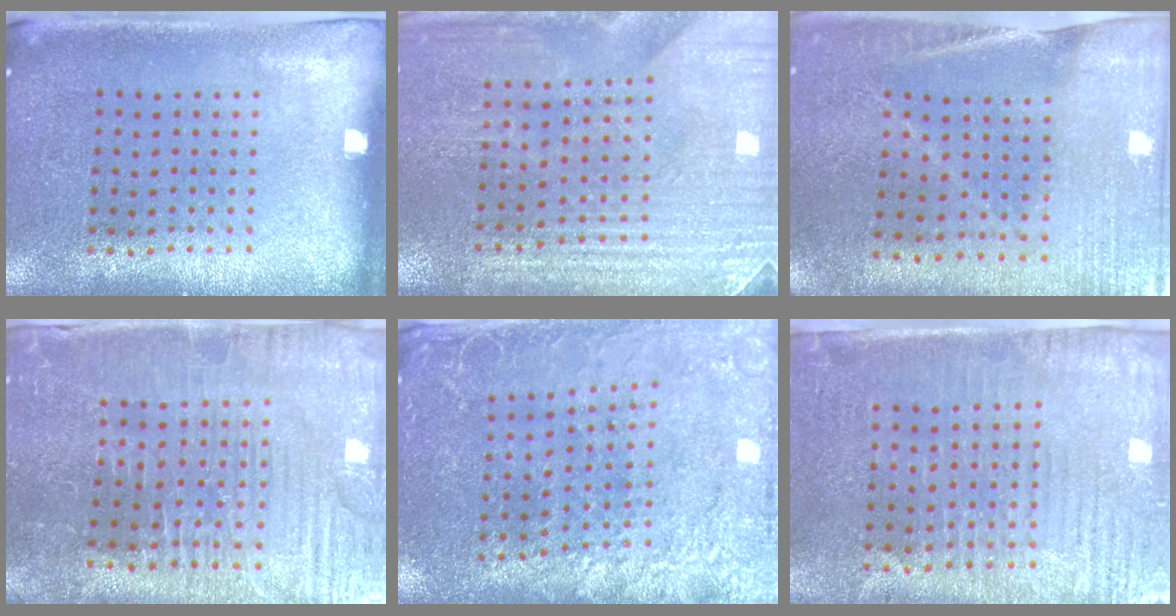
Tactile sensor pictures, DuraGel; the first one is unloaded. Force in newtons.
{"total": 3.3, "press": 3.3, "slide": 0.2}
{"total": 0.8, "press": 0.8, "slide": 0.1}
{"total": 3.7, "press": 3.7, "slide": 0.5}
{"total": 2.9, "press": 2.8, "slide": 0.4}
{"total": 3.1, "press": 2.8, "slide": 1.4}